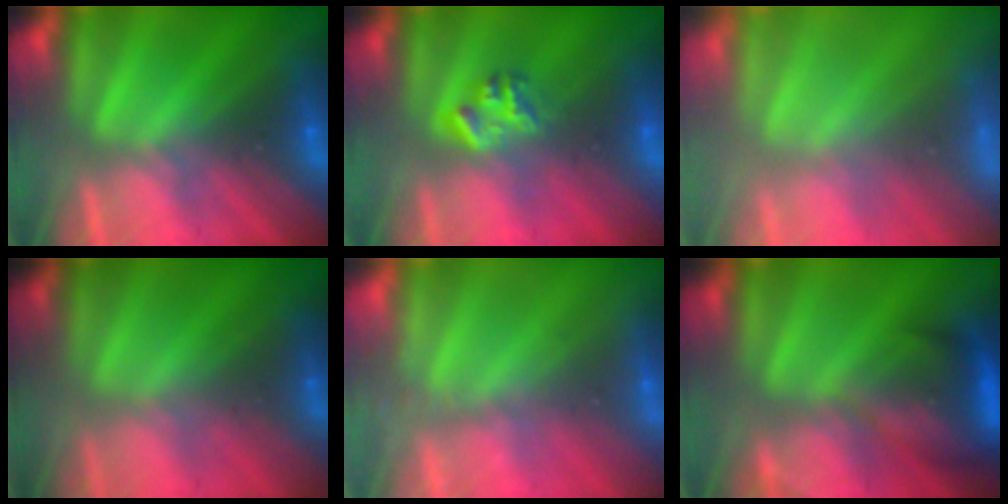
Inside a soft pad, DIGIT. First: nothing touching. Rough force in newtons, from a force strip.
{"total": 2.3}
{"total": 7.7}
{"total": 1.8}
{"total": 2.4}
{"total": 5.9}